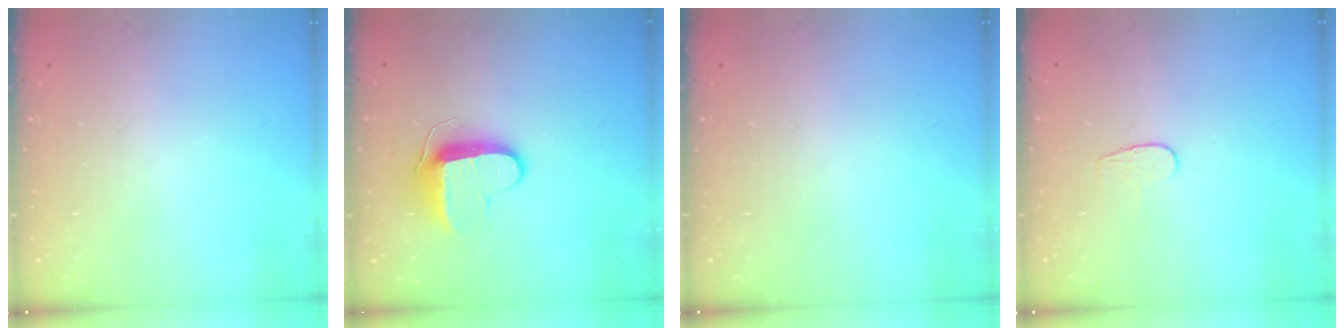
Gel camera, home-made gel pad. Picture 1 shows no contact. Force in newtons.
{"total": 10.5, "press": 10.4, "slide": 1.0}
{"total": 0.0}
{"total": 3.7, "press": 3.7, "slide": 0.3}